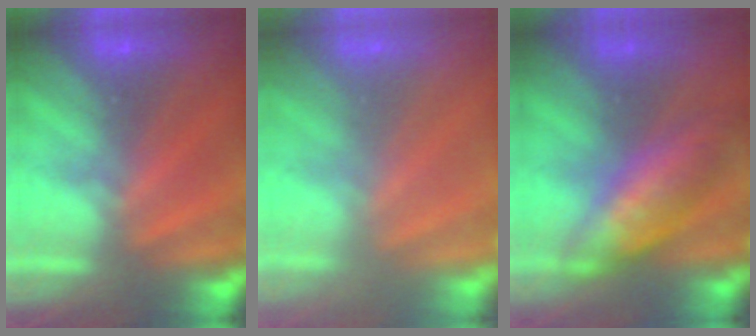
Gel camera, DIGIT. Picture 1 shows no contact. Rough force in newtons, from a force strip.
{"total": 3.3}
{"total": 7.8}